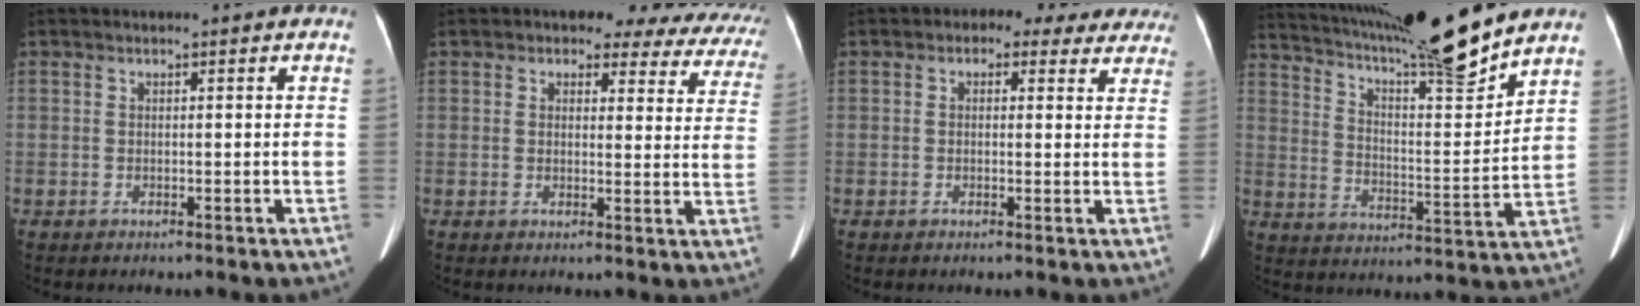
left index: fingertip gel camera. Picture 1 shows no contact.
{"total": 14.4, "force": [11.5, 6.1, 6.3], "torque": [-0.048, 0.009, 0.102]}
{"total": 8.8, "force": [6.8, 4.7, 2.9], "torque": [-0.007, 0.024, 0.058]}
{"total": 18.5, "force": [16.4, -0.4, 8.6], "torque": [-0.152, -0.021, 0.257]}